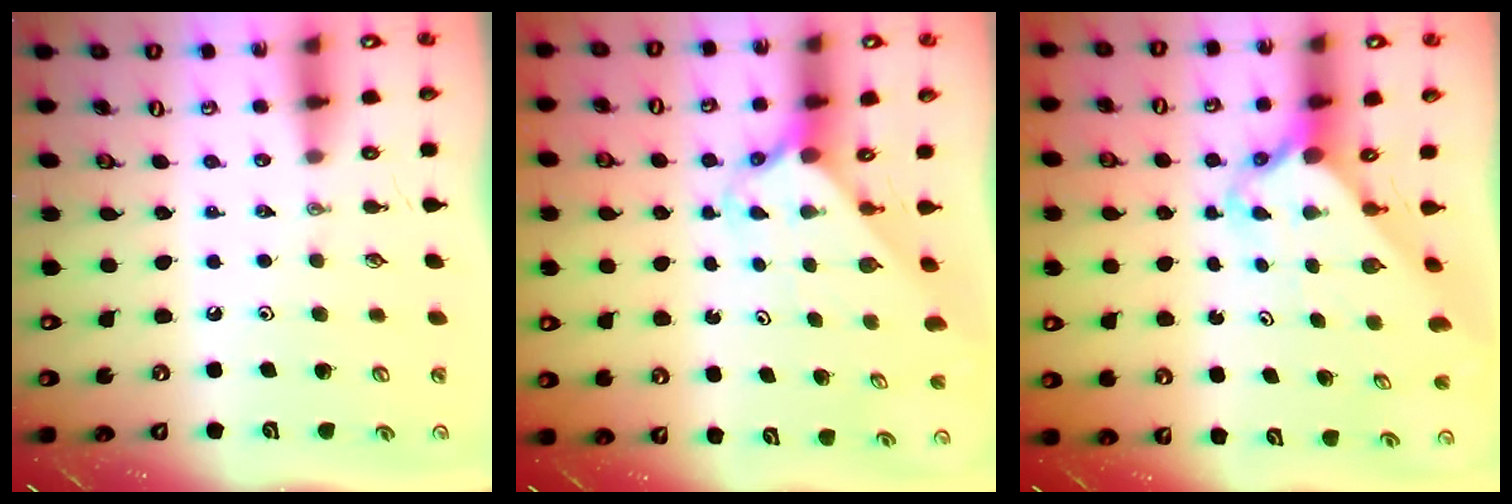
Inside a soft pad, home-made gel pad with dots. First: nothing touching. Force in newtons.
{"total": 2.4, "press": 2.4, "slide": 0.2}
{"total": 2.8, "press": 2.7, "slide": 0.2}